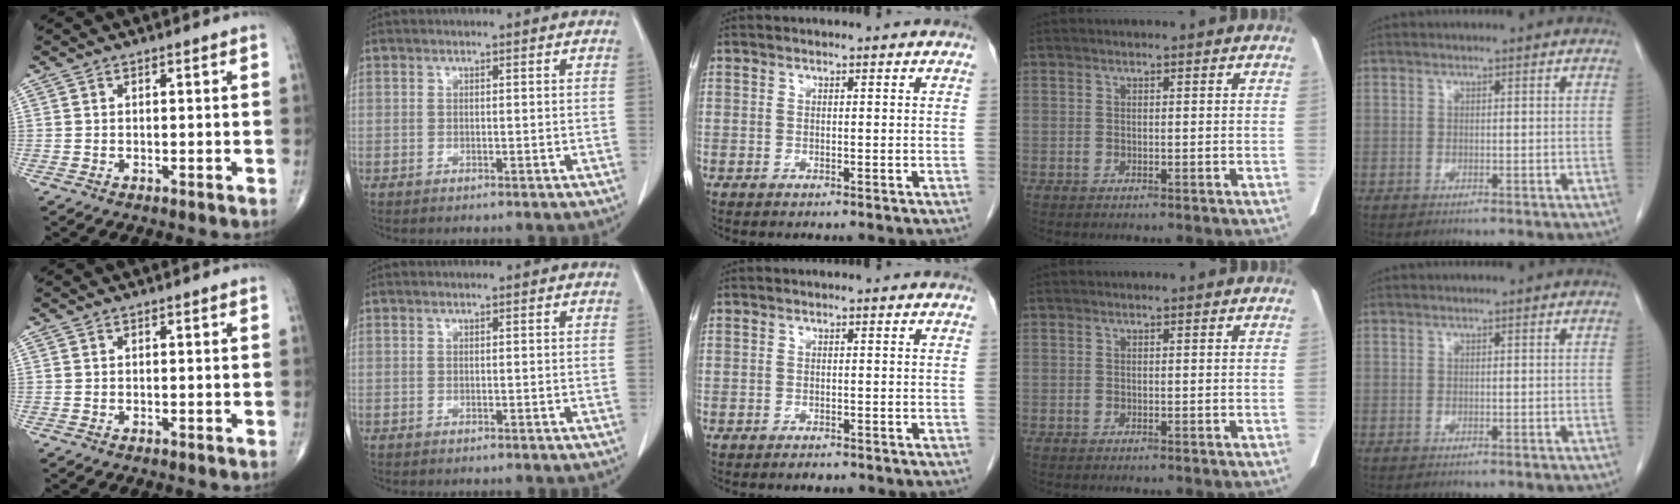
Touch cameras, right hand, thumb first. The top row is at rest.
{"middle": {"total": 1.0, "force": [-0.8, 0.4, 0.4], "torque": [-0.012, -0.002, -0.009]}}